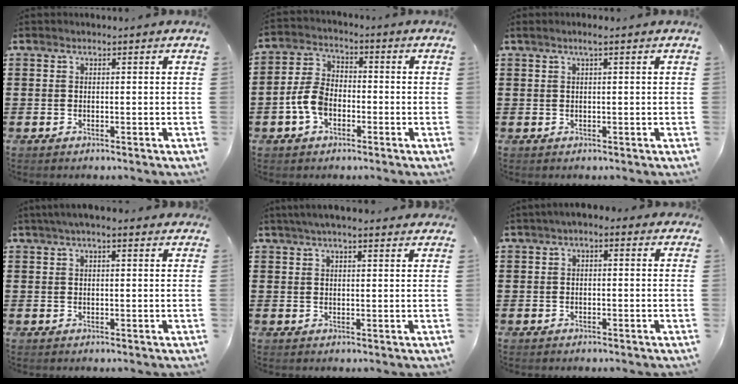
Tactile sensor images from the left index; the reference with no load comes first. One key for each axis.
{"total": 5.9, "fx": -2.1, "fy": 3.7, "fz": 4.1, "tx": -0.113, "ty": -0.001, "tz": -0.048}
{"total": 1.5, "fx": 0.6, "fy": 0.0, "fz": 1.3, "tx": -0.025, "ty": 0.000, "tz": 0.010}
{"total": 3.4, "fx": 2.6, "fy": 0.5, "fz": 2.1, "tx": -0.046, "ty": 0.007, "tz": 0.046}
{"total": 4.0, "fx": 3.3, "fy": 0.5, "fz": 2.1, "tx": -0.049, "ty": 0.004, "tz": 0.060}
{"total": 1.8, "fx": 0.2, "fy": 0.8, "fz": 1.5, "tx": -0.029, "ty": 0.007, "tz": 0.002}